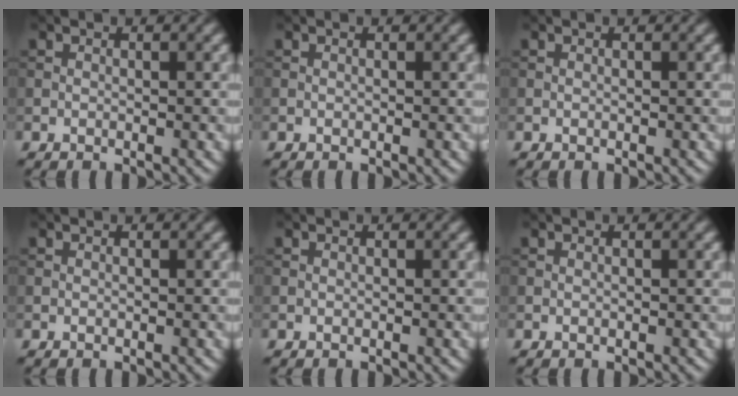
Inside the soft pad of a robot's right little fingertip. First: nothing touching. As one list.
[{"total": 0.0}, {"total": 0.0}, {"total": 0.0}, {"total": 0.0}, {"total": 0.0}]